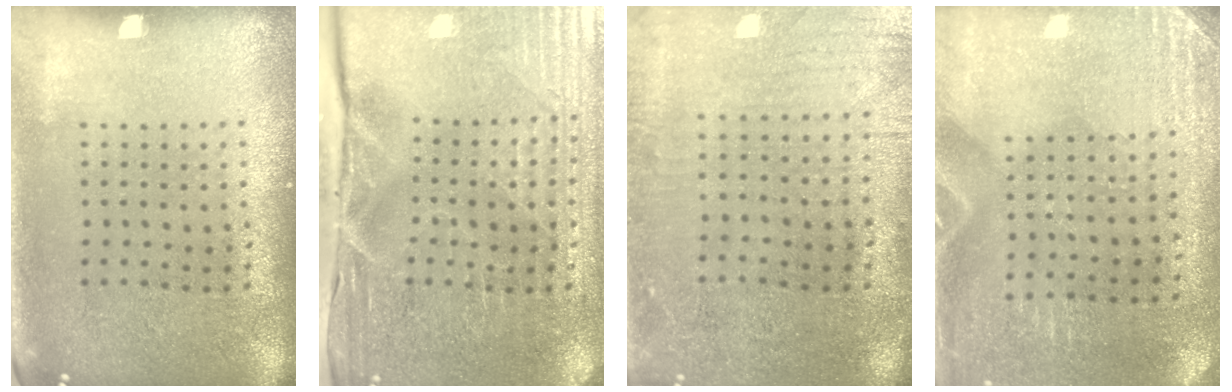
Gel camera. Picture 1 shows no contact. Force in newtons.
{"total": 4.3, "press": 4.0, "slide": 1.5}
{"total": 0.5, "press": 0.3, "slide": 0.5}
{"total": 2.8, "press": 2.5, "slide": 1.3}